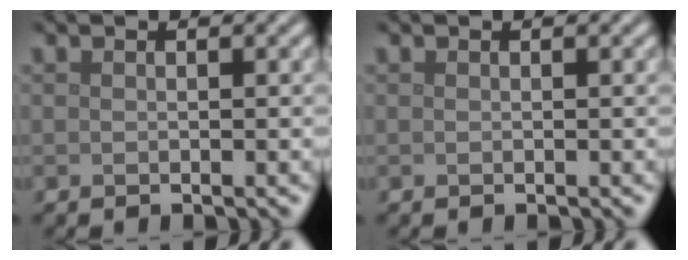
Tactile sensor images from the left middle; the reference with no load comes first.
{"total": 0.0}